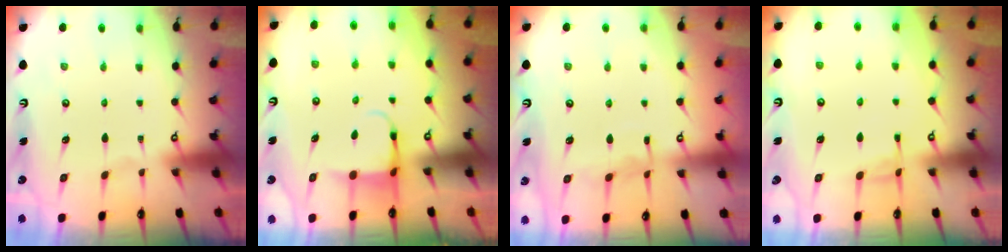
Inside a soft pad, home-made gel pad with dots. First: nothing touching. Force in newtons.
{"total": 3.6, "press": 3.6, "slide": 0.5}
{"total": 6.7, "press": 6.7, "slide": 0.5}
{"total": 4.5, "press": 4.5, "slide": 0.7}